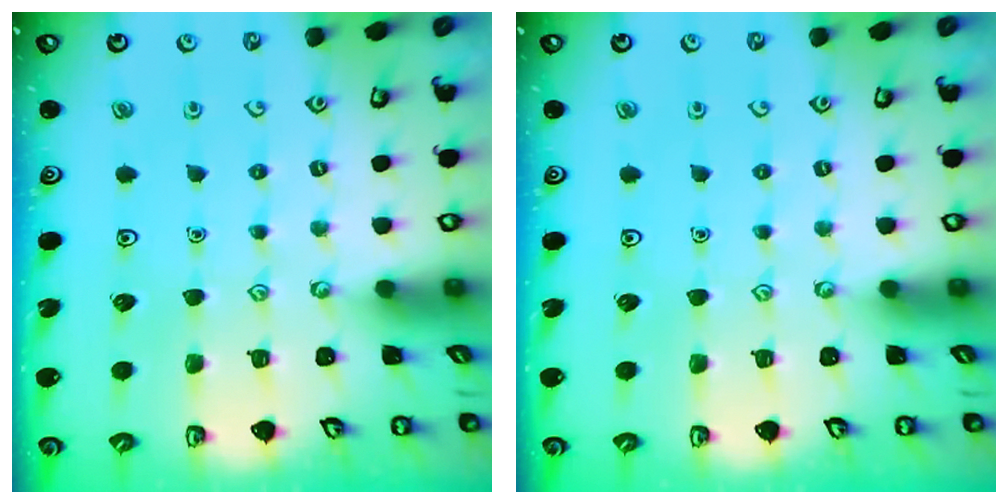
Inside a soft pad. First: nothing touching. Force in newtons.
{"total": 0.0}